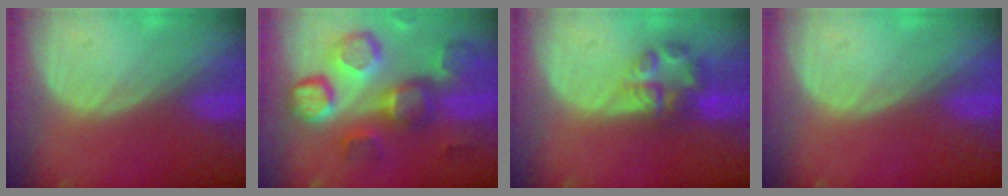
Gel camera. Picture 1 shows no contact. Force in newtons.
{"total": 12.8, "press": 11.2, "slide": 6.2}
{"total": 6.9, "press": 6.0, "slide": 3.4}
{"total": 0.0}